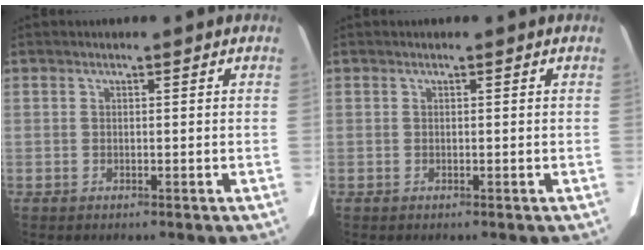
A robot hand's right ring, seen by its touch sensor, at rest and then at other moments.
{"total": 0.0}